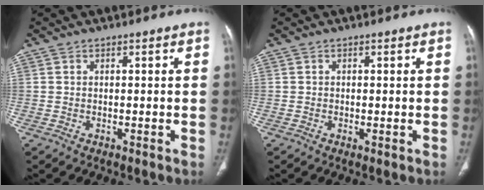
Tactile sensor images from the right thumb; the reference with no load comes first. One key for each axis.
{"total": 0.6, "fx": -0.1, "fy": 0.2, "fz": 0.6, "tx": -0.015, "ty": -0.004, "tz": -0.003}